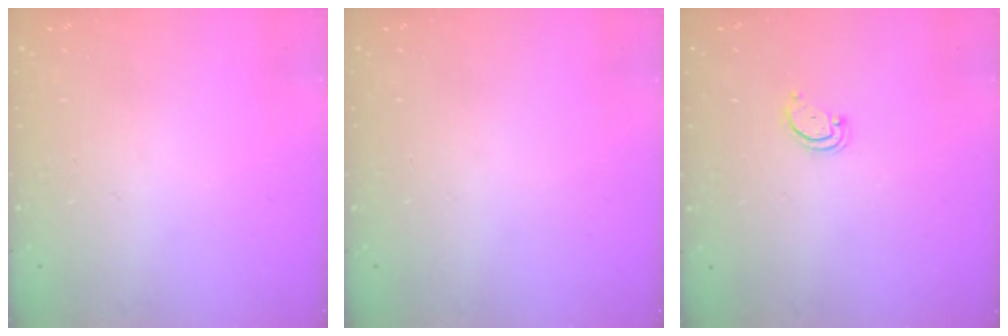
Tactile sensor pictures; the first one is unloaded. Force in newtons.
{"total": 0.0}
{"total": 2.2, "press": 2.2, "slide": 0.2}